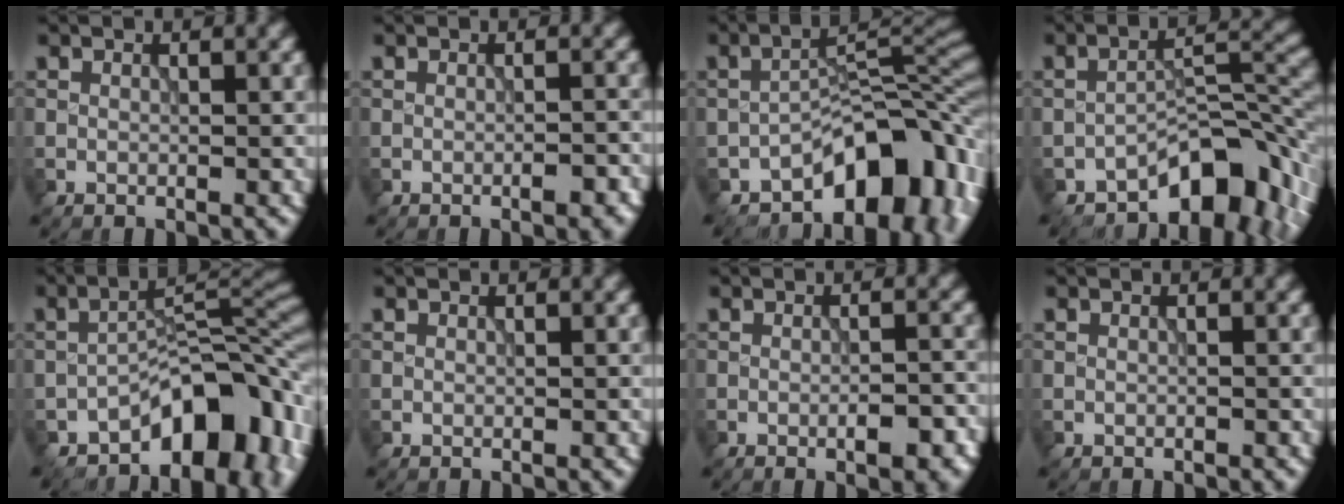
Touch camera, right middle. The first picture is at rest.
{"total": 1.7, "force": [-0.8, 0.5, 1.5], "torque": [-0.018, 0.002, -0.010]}
{"total": 11.6, "force": [-6.0, 6.0, 7.9], "torque": [-0.092, -0.006, -0.102]}
{"total": 8.6, "force": [-5.5, 3.9, 5.4], "torque": [-0.057, 0.005, -0.092]}
{"total": 10.9, "force": [-5.7, 5.5, 7.4], "torque": [-0.080, 0.000, -0.101]}
{"total": 0.0}
{"total": 3.2, "force": [-1.2, 0.9, 2.8], "torque": [-0.042, 0.000, -0.014]}
{"total": 0.0}